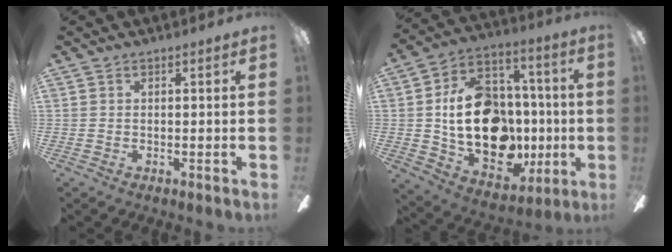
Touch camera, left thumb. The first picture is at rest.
{"total": 21.6, "force": [0.0, 16.0, 14.5], "torque": [-0.264, 0.006, 0.014]}